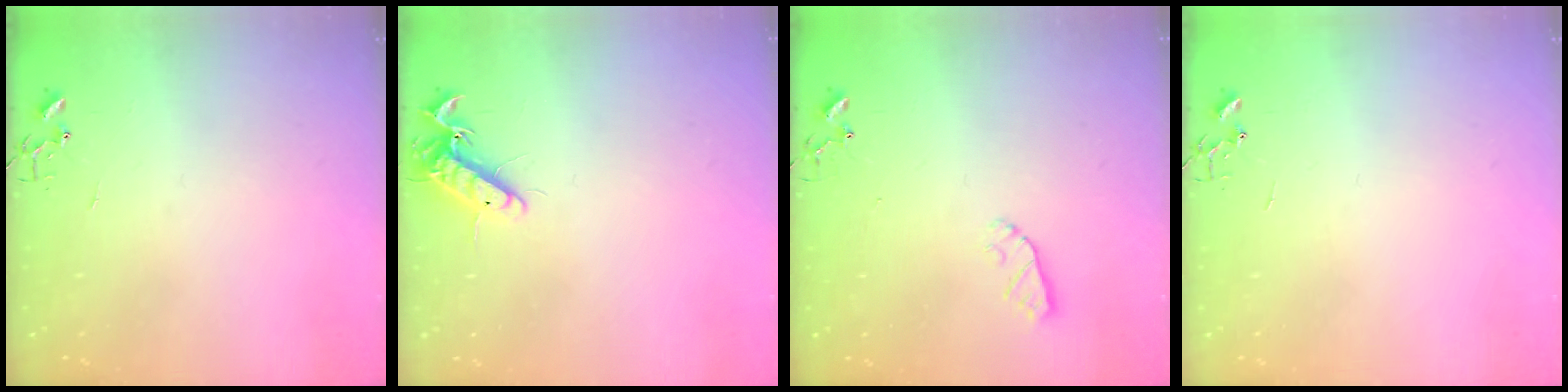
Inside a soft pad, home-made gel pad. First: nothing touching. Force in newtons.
{"total": 10.7, "press": 10.5, "slide": 1.7}
{"total": 4.4, "press": 4.4, "slide": 0.6}
{"total": 0.0}